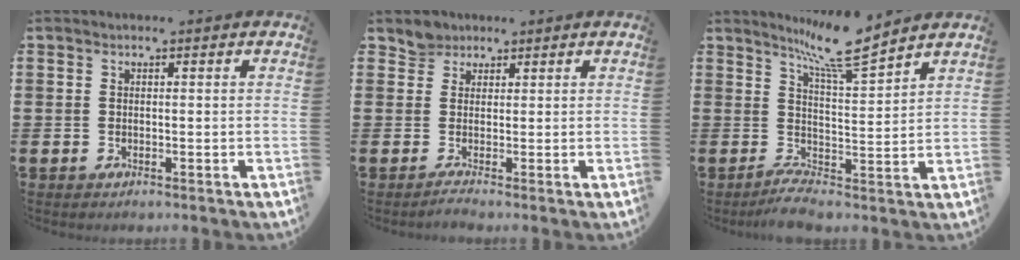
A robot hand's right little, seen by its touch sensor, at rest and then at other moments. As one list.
[{"total": 2.1, "force": [1.4, 1.6, 0.1], "torque": [0.005, -0.004, 0.022]}, {"total": 7.7, "force": [5.7, 0.4, 5.1], "torque": [-0.100, -0.037, 0.093]}]